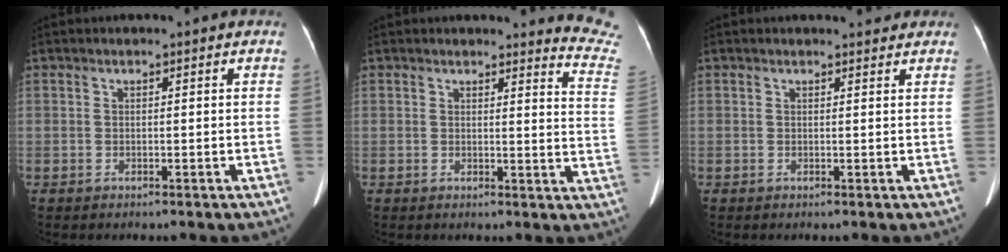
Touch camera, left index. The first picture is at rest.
{"total": 8.5, "force": [8.5, -0.6, -0.1], "torque": [0.011, -0.118, 0.059]}
{"total": 2.3, "force": [2.0, 1.0, 0.4], "torque": [-0.003, 0.008, 0.018]}